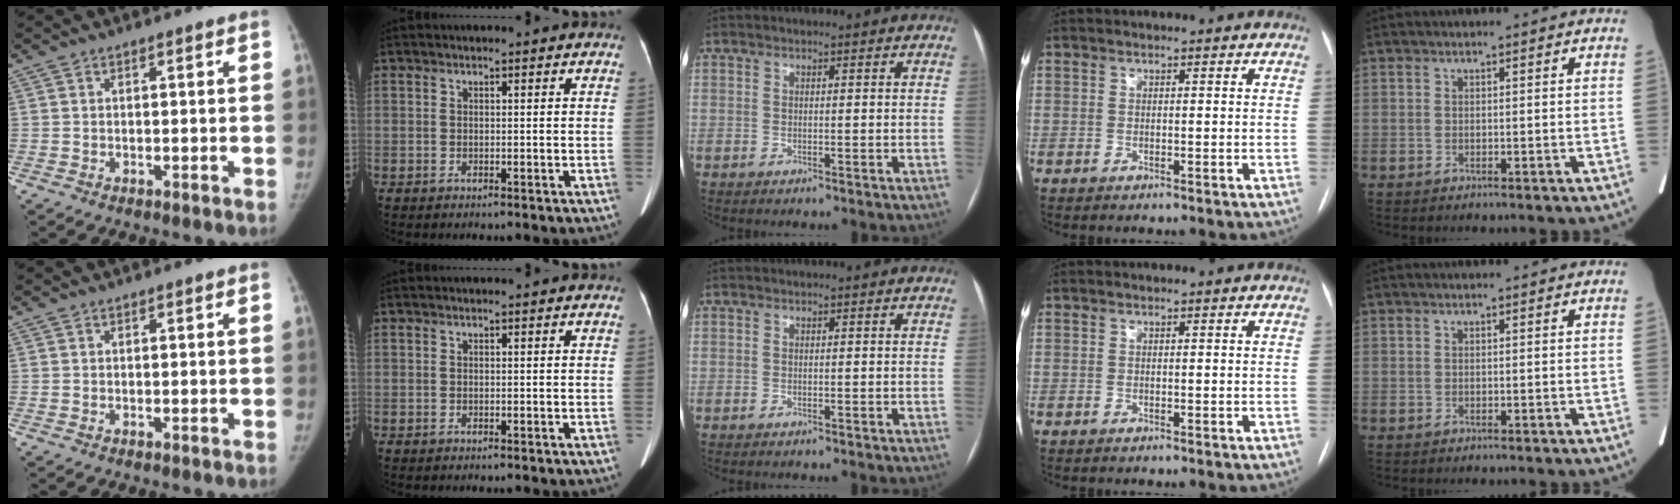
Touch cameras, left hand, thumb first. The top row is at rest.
{}